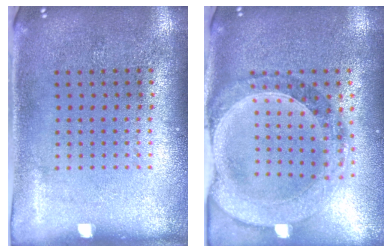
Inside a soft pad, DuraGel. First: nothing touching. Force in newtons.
{"total": 1.5, "press": 1.5, "slide": 0.3}